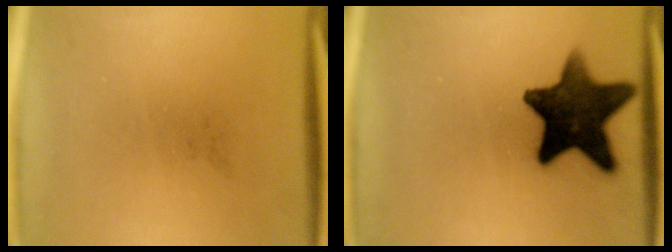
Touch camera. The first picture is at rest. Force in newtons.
{"total": 14.5}